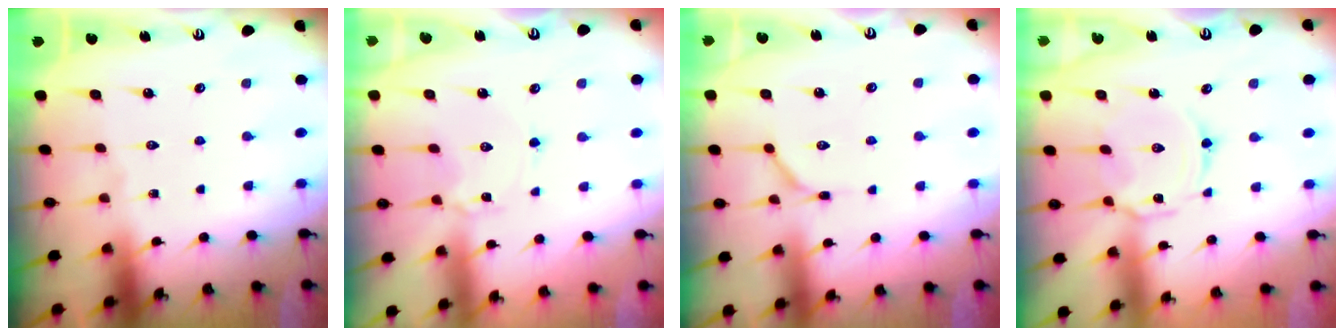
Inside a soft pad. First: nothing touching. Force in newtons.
{"total": 2.9, "press": 2.9, "slide": 0.4}
{"total": 4.8, "press": 4.7, "slide": 0.7}
{"total": 5.5, "press": 5.5, "slide": 0.4}